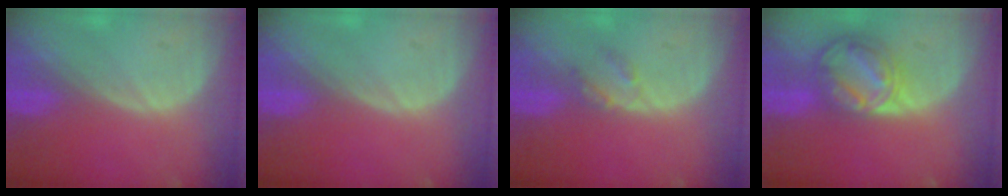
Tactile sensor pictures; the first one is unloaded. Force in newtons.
{"total": 0.0}
{"total": 2.2, "press": 2.1, "slide": 0.4}
{"total": 8.6, "press": 7.3, "slide": 4.6}